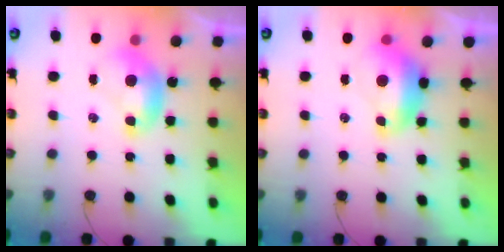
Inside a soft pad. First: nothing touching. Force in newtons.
{"total": 2.2, "press": 2.0, "slide": 0.9}